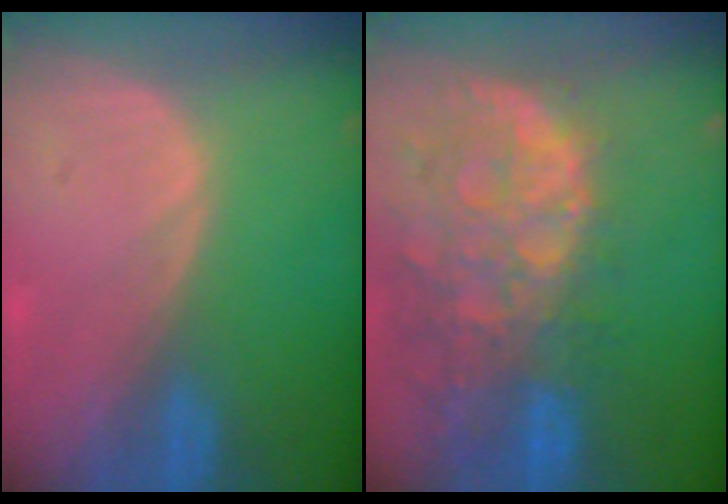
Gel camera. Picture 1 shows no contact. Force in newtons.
{"total": 13.8, "press": 11.1, "slide": 8.1}